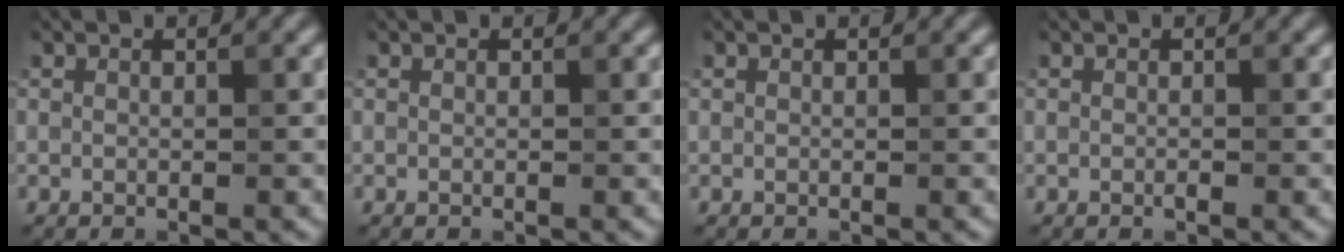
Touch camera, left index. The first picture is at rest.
{"total": 0.0}
{"total": 0.0}
{"total": 0.0}